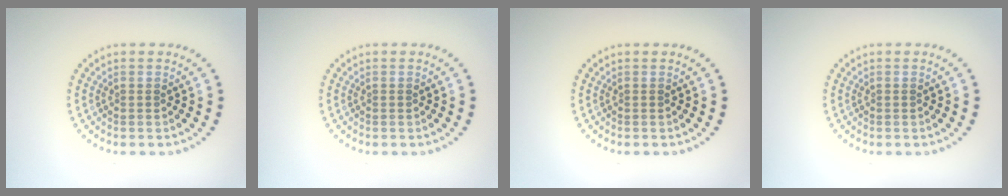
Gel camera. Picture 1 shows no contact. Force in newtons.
{"total": 0.0}
{"total": 0.0}
{"total": 0.0}